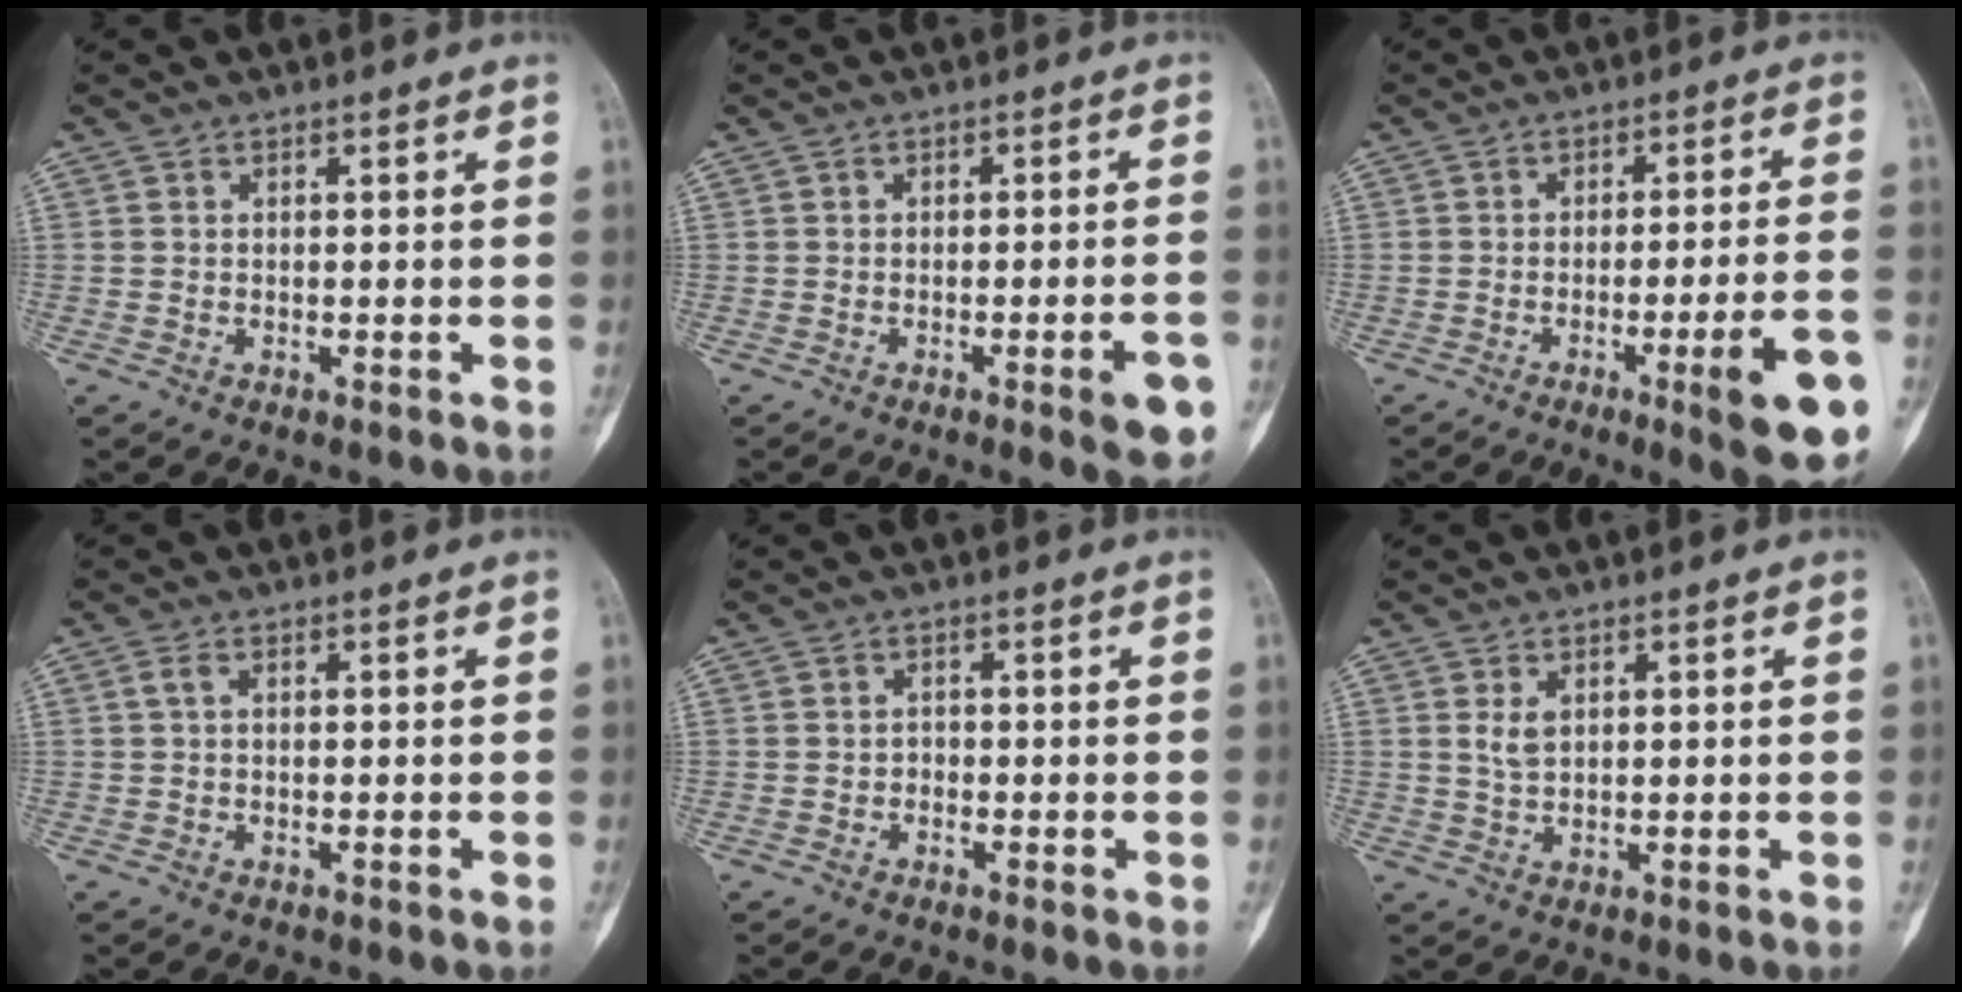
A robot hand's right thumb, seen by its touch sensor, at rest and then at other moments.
{"total": 6.6, "force": [-2.8, 1.3, 5.8], "torque": [-0.065, 0.010, -0.031]}
{"total": 12.4, "force": [-5.0, 1.6, 11.2], "torque": [-0.147, 0.012, -0.063]}
{"total": 1.3, "force": [0.3, 0.6, 1.1], "torque": [-0.027, 0.005, 0.006]}
{"total": 1.0, "force": [-0.4, 0.8, 0.3], "torque": [0.003, 0.005, -0.011]}
{"total": 2.6, "force": [0.9, 1.6, 1.9], "torque": [-0.031, -0.003, 0.021]}